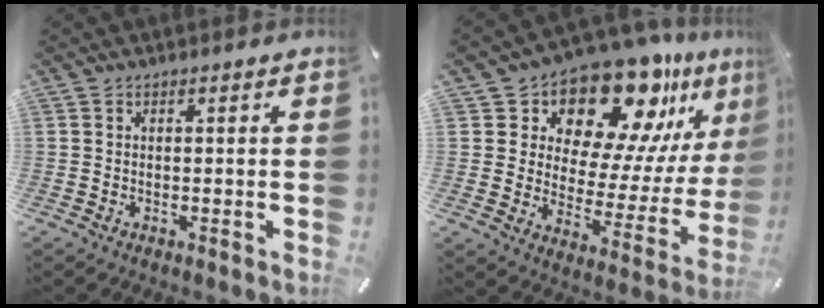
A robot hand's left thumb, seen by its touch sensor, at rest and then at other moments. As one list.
[{"total": 18.3, "force": [15.9, 7.0, 5.9], "torque": [-0.085, -0.154, 0.267]}]